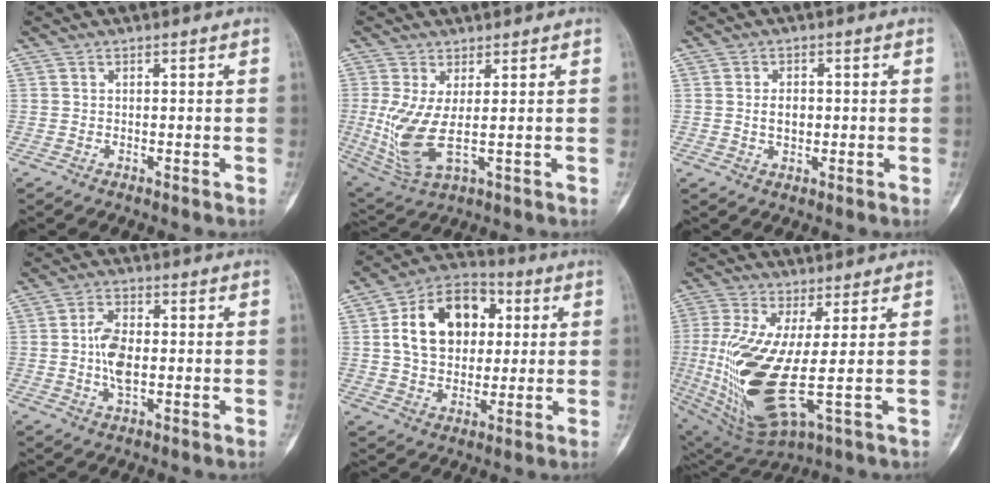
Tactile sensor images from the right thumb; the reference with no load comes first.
{"total": 9.1, "force": [0.3, 3.3, 8.5], "torque": [-0.205, -0.014, 0.019]}
{"total": 3.4, "force": [0.0, 2.3, 2.5], "torque": [-0.030, 0.002, 0.000]}
{"total": 7.0, "force": [-0.1, 3.9, 5.9], "torque": [-0.107, 0.007, -0.005]}
{"total": 17.0, "force": [3.5, 12.2, 11.3], "torque": [-0.153, 0.011, 0.055]}
{"total": 17.7, "force": [-0.5, 5.2, 16.9], "torque": [-0.379, -0.028, 0.008]}